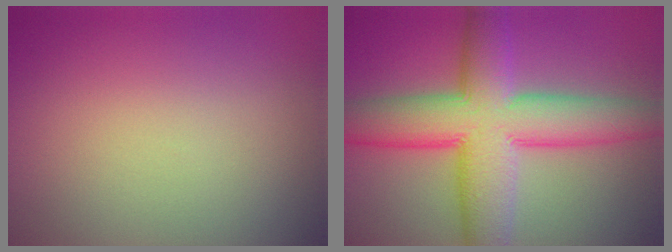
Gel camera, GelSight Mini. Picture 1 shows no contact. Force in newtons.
{"total": 10.8, "press": 10.8, "slide": 0.0}